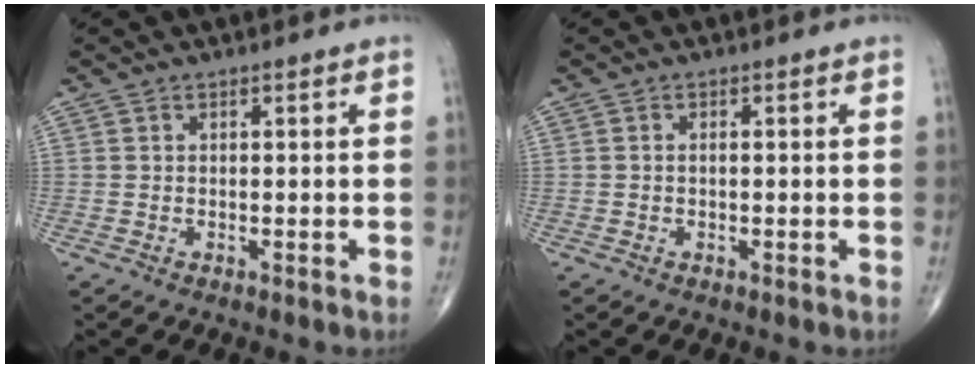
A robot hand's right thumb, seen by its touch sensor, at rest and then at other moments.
{"total": 0.6, "force": [-0.1, 0.3, 0.5], "torque": [-0.013, 0.001, -0.001]}